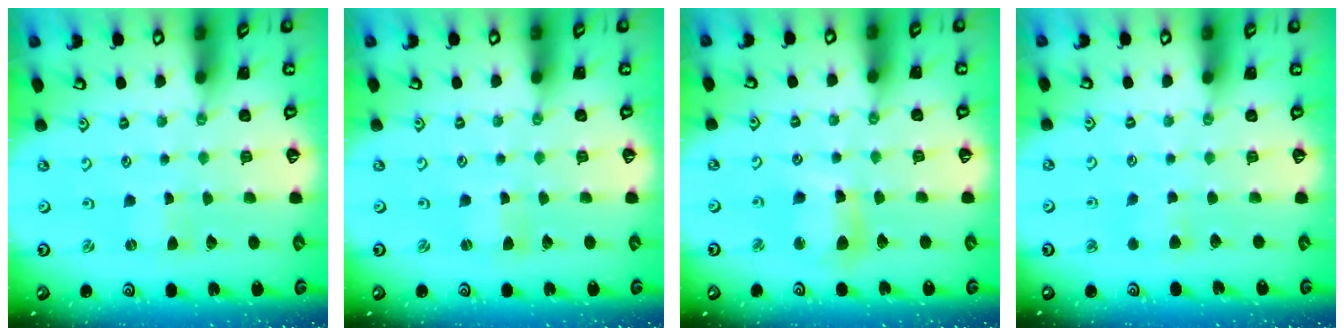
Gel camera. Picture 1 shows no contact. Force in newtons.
{"total": 0.9, "press": 0.8, "slide": 0.2}
{"total": 9.5, "press": 9.4, "slide": 1.1}
{"total": 4.1, "press": 4.1, "slide": 0.5}